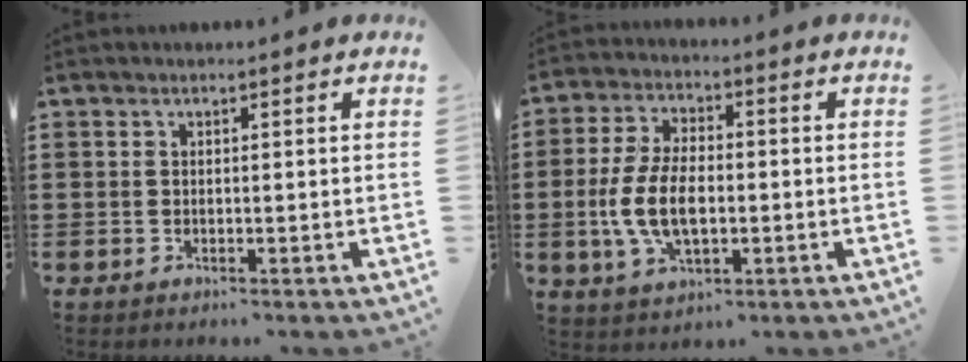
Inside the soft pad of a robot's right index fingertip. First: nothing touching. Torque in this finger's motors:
{"motor_torque": [1.54, 0.60, 0.75, 0.21]}